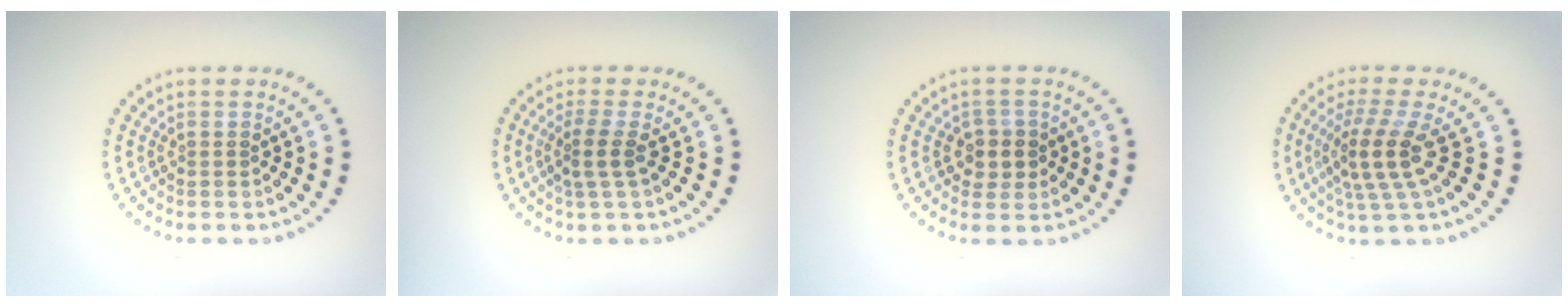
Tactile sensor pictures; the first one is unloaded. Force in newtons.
{"total": 2.0, "press": 1.5, "slide": 1.3}
{"total": 2.1, "press": 2.0, "slide": 0.8}
{"total": 3.8, "press": 2.7, "slide": 2.6}